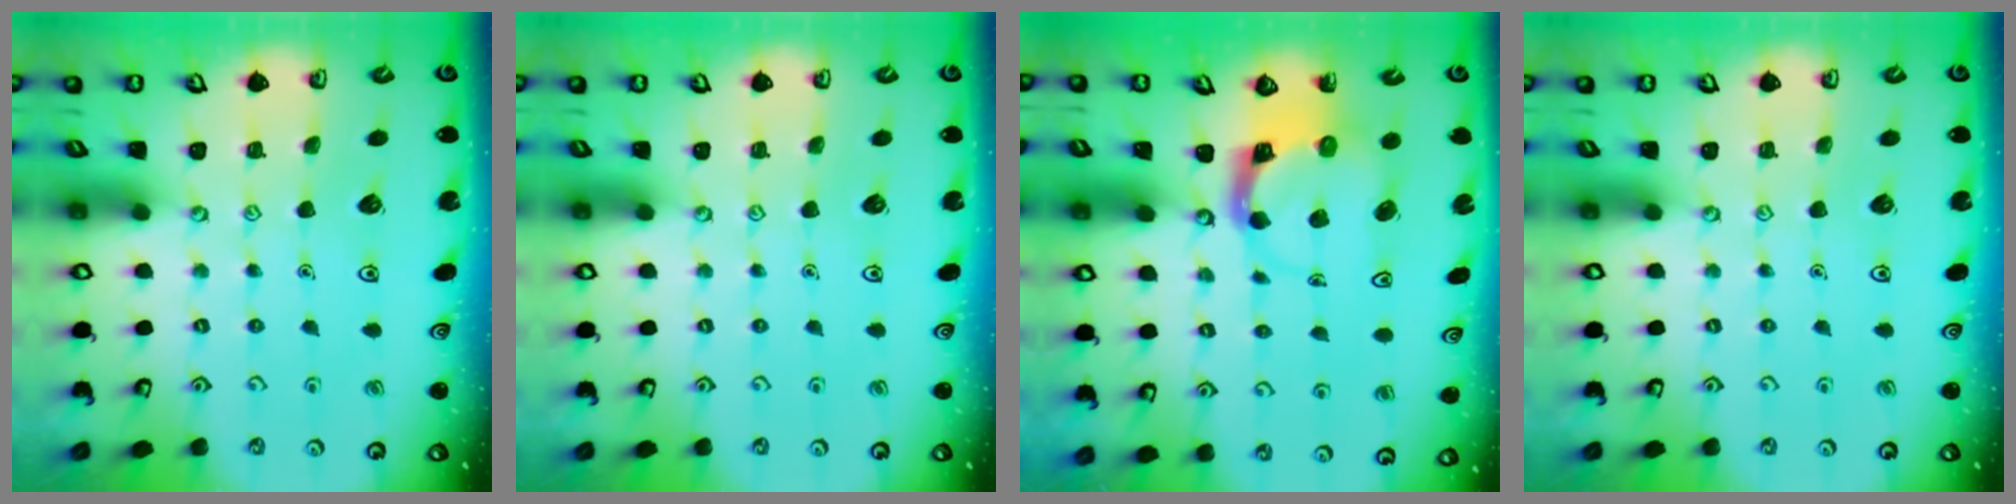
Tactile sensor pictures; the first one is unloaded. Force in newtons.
{"total": 0.0}
{"total": 3.9, "press": 3.9, "slide": 0.5}
{"total": 0.0}